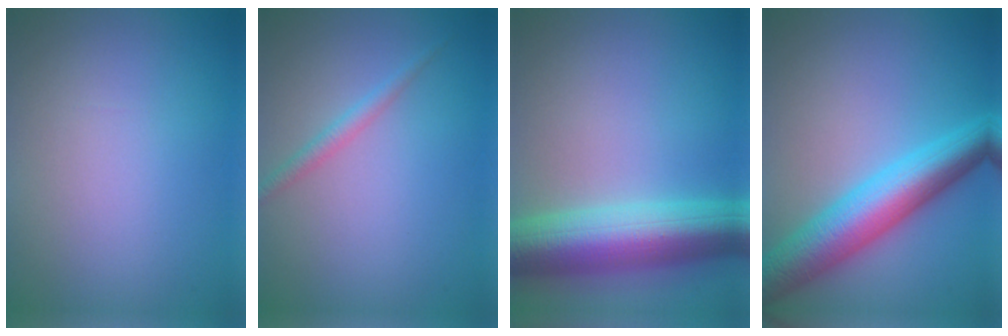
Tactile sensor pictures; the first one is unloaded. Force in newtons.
{"total": 1.4, "press": 1.4, "slide": 0.0}
{"total": 9.9, "press": 9.9, "slide": 0.2}
{"total": 8.1, "press": 8.1, "slide": 0.1}